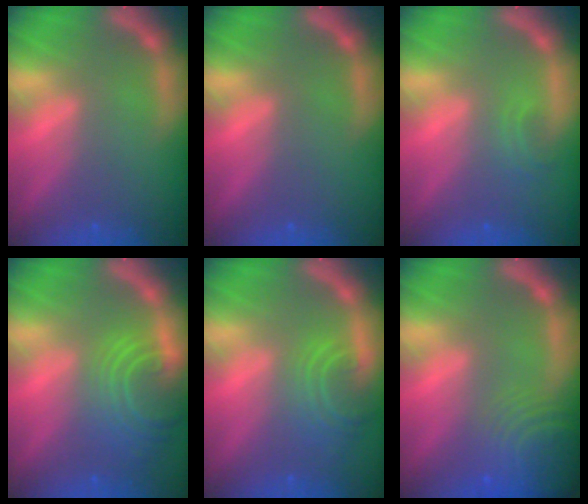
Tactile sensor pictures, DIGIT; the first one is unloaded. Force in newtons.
{"total": 0.0}
{"total": 1.4}
{"total": 7.6}
{"total": 4.5}
{"total": 9.5}